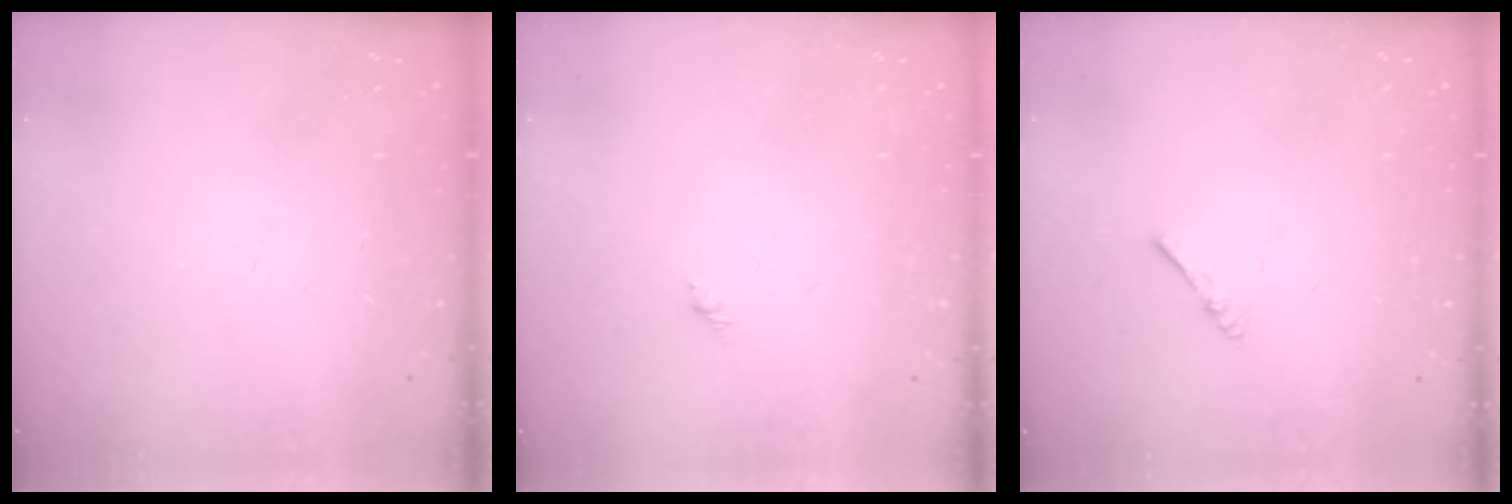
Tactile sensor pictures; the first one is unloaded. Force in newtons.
{"total": 1.3, "press": 1.2, "slide": 0.5}
{"total": 2.2, "press": 2.2, "slide": 0.4}